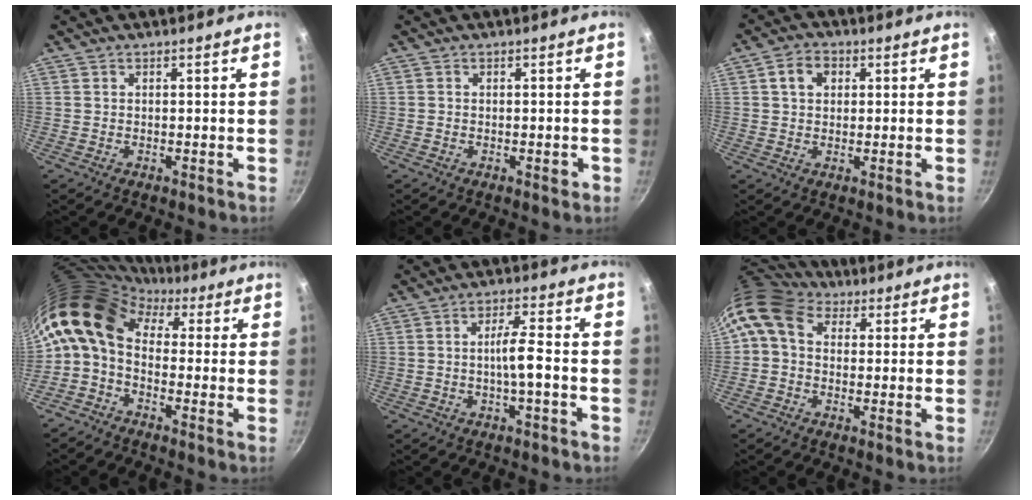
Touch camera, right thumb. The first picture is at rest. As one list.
[{"total": 1.3, "force": [-0.5, 0.7, 1.0], "torque": [-0.011, 0.003, -0.009]}, {"total": 4.9, "force": [1.4, 3.8, 2.8], "torque": [-0.032, 0.006, 0.018]}, {"total": 14.0, "force": [2.4, 9.5, 10.0], "torque": [-0.190, 0.028, 0.015]}, {"total": 4.8, "force": [-1.3, 0.6, 4.6], "torque": [-0.087, 0.021, -0.025]}, {"total": 9.4, "force": [2.9, 7.0, 5.6], "torque": [-0.098, 0.018, 0.033]}]